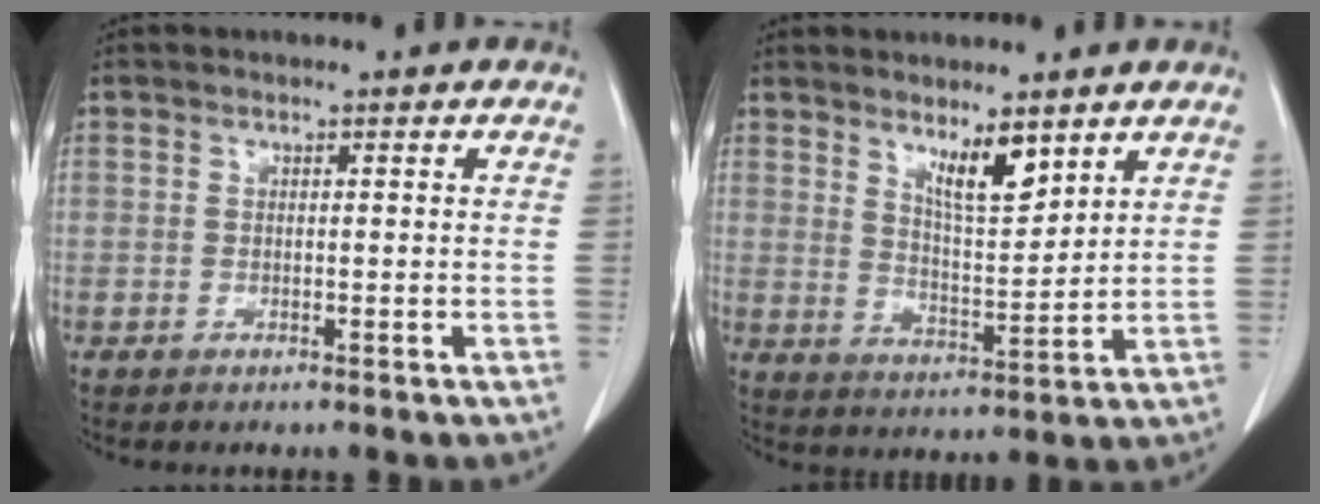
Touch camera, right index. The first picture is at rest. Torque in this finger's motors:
{"motor_torque": [0.72, 0.66, 0.17, 0.09]}